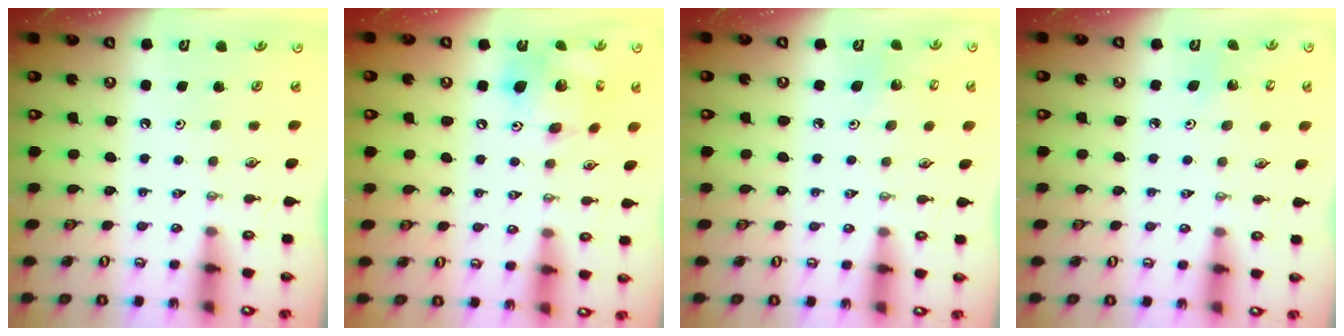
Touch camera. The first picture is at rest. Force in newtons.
{"total": 17.2, "press": 16.9, "slide": 3.3}
{"total": 3.0, "press": 2.6, "slide": 1.5}
{"total": 2.0, "press": 2.0, "slide": 0.1}